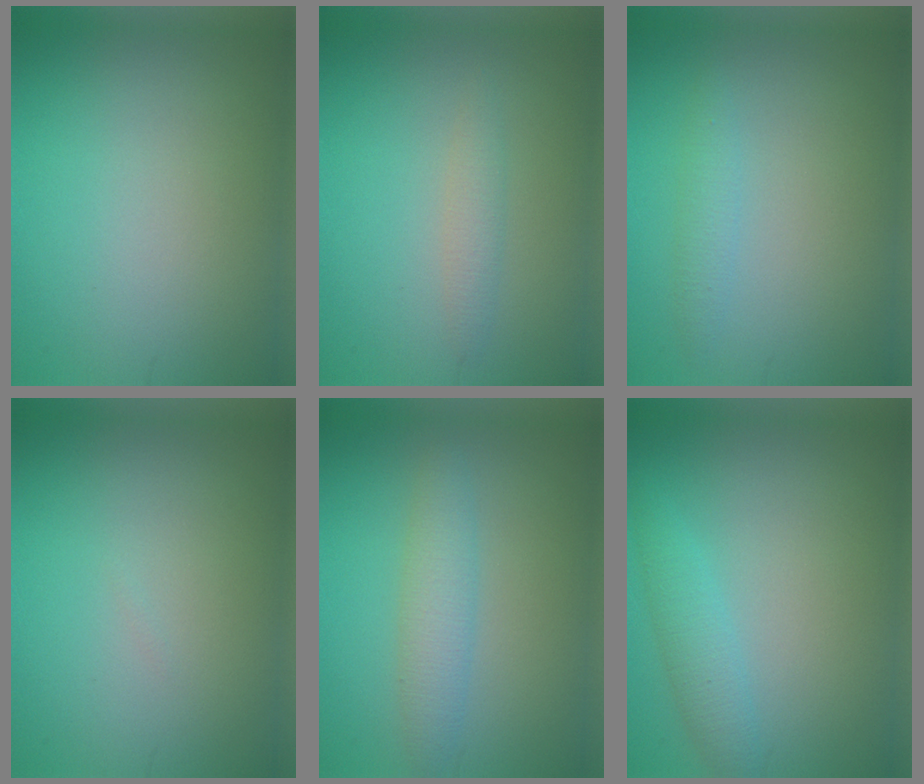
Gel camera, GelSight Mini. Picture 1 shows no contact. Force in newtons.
{"total": 1.5, "press": 1.4, "slide": 0.1}
{"total": 1.4, "press": 1.4, "slide": 0.1}
{"total": 0.0}
{"total": 2.7, "press": 2.7, "slide": 0.1}
{"total": 2.3, "press": 2.3, "slide": 0.0}